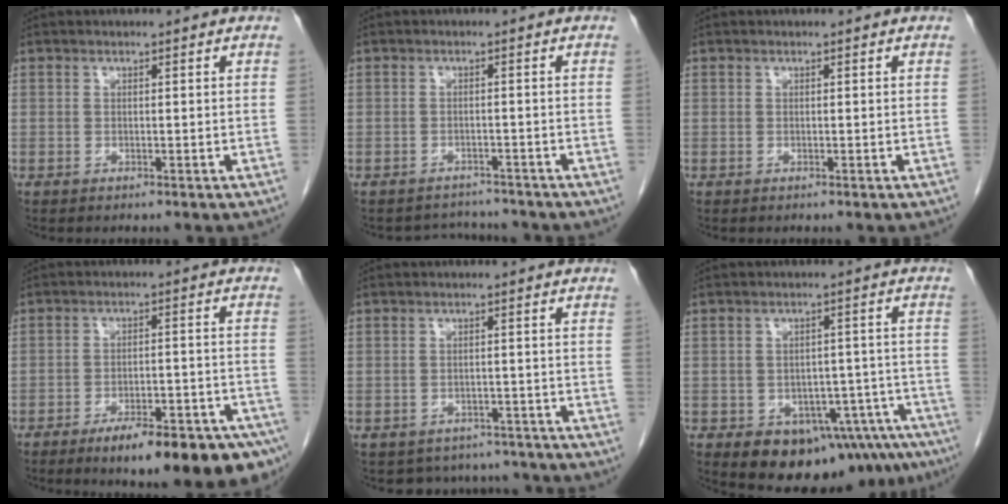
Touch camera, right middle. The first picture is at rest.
{"total": 3.7, "force": [-3.4, 1.0, -0.8], "torque": [0.011, 0.008, -0.049]}
{"total": 0.0}
{"total": 16.2, "force": [-11.4, 3.4, 10.9], "torque": [-0.085, 0.019, -0.161]}
{"total": 7.5, "force": [-6.7, 3.3, 0.2], "torque": [0.005, 0.020, -0.075]}
{"total": 14.6, "force": [-9.8, 7.5, 7.7], "torque": [-0.055, 0.023, -0.117]}